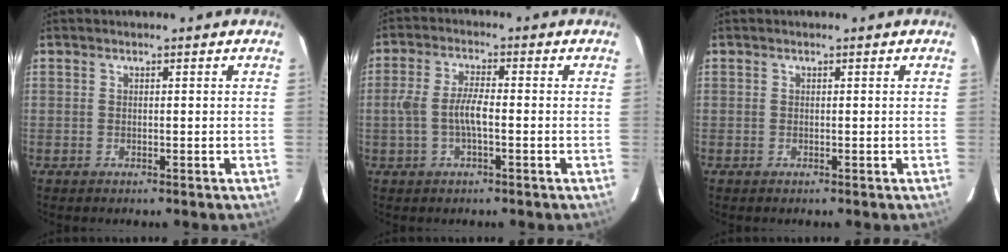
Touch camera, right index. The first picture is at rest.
{"total": 5.3, "force": [-1.3, 1.4, 5.0], "torque": [-0.106, 0.007, -0.023]}
{"total": 0.0}